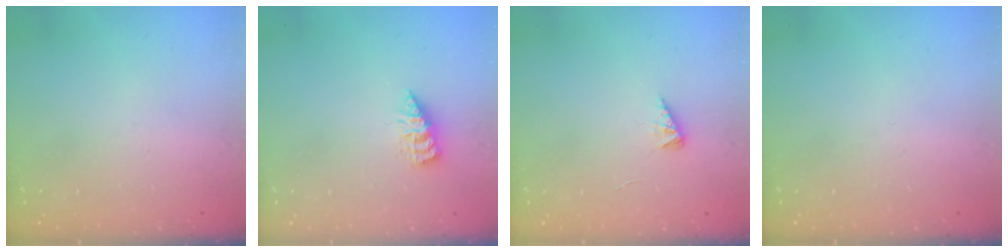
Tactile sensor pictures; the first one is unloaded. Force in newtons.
{"total": 2.9, "press": 2.8, "slide": 0.4}
{"total": 2.3, "press": 2.3, "slide": 0.4}
{"total": 0.0}